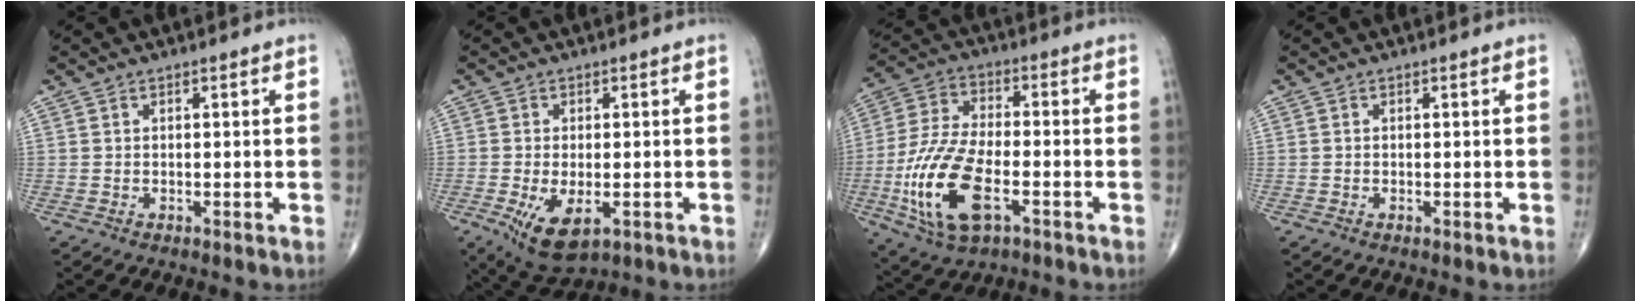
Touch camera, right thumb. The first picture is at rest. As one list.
[{"total": 8.2, "force": [-2.7, 4.0, 6.7], "torque": [-0.114, -0.013, -0.035]}, {"total": 17.1, "force": [-5.4, 7.9, 14.2], "torque": [-0.294, 0.016, -0.096]}, {"total": 0.0}]